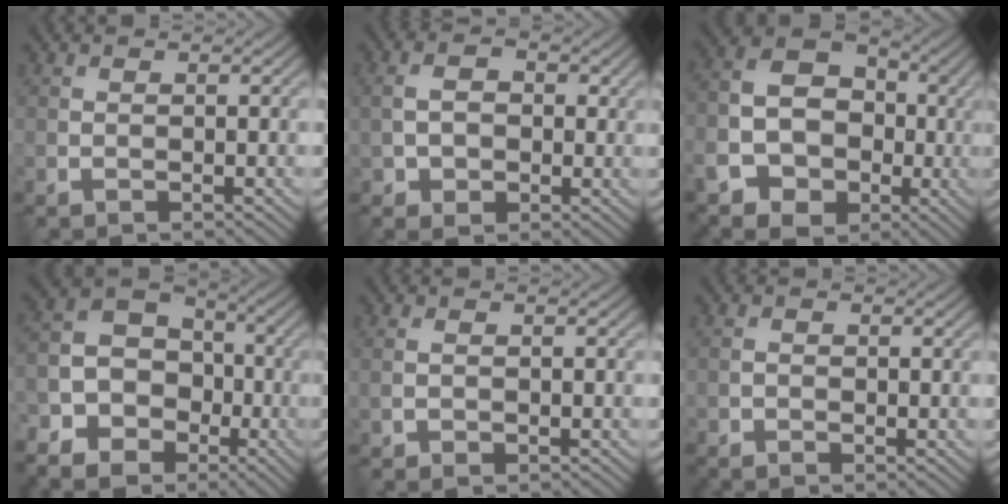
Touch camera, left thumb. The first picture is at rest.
{"total": 4.6, "force": [0.1, 3.4, 3.2], "torque": [-0.062, 0.002, 0.006]}
{"total": 10.2, "force": [-3.6, 7.9, 5.4], "torque": [-0.107, -0.019, -0.074]}
{"total": 12.2, "force": [-6.9, 8.9, 4.9], "torque": [-0.128, -0.032, -0.115]}
{"total": 1.3, "force": [-0.6, 0.7, 1.0], "torque": [-0.023, 0.000, -0.010]}
{"total": 1.1, "force": [-0.9, 0.7, 0.4], "torque": [-0.008, -0.001, -0.017]}